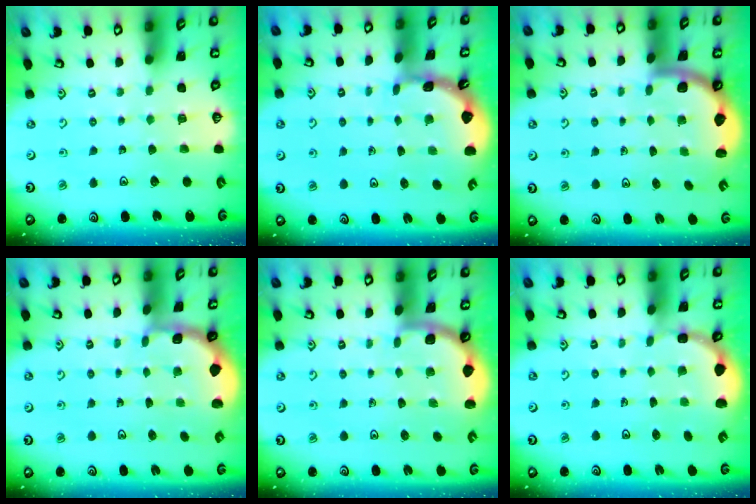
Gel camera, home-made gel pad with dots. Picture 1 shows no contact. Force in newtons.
{"total": 1.6, "press": 1.6, "slide": 0.2}
{"total": 1.7, "press": 1.7, "slide": 0.1}
{"total": 1.7, "press": 1.7, "slide": 0.4}
{"total": 1.8, "press": 1.7, "slide": 0.0}
{"total": 1.8, "press": 1.7, "slide": 0.7}